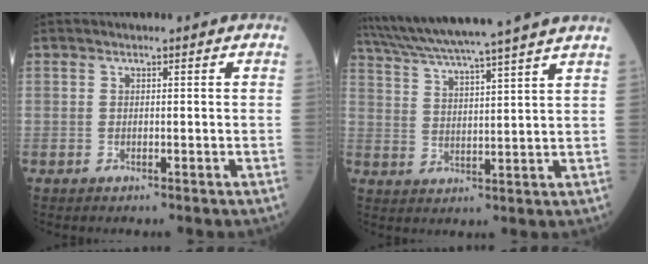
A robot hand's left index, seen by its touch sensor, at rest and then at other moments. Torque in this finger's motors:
{"motor_torque": [1.04, -1.10, 0.16, 0.13]}